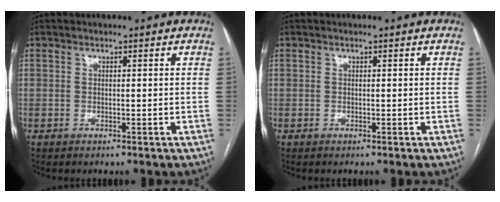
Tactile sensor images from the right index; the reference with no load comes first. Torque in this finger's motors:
{"motor_torque": [0.00, 0.00, 0.00, 0.00]}